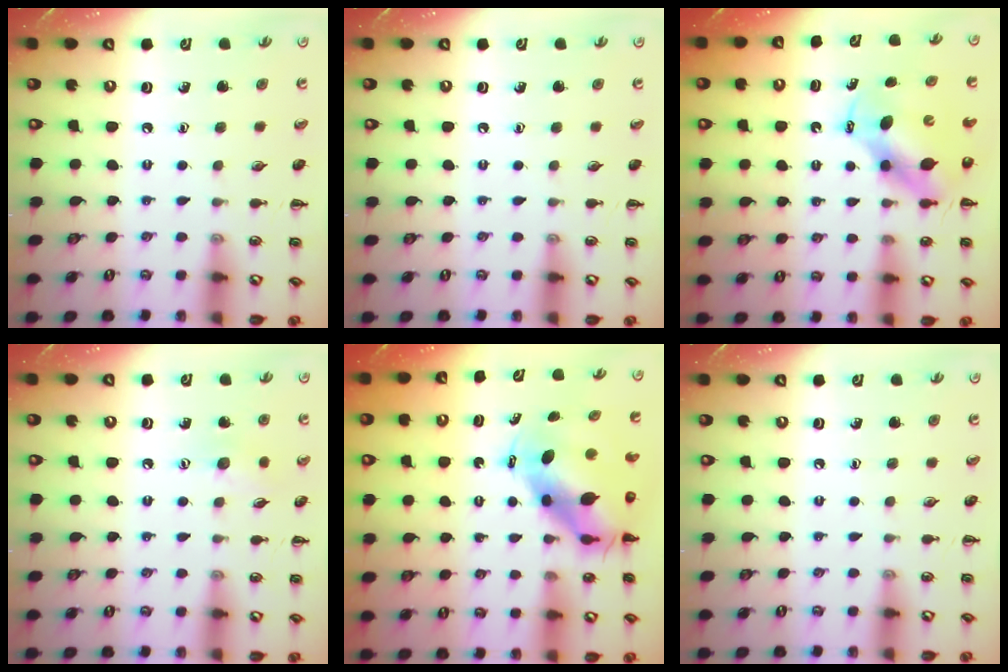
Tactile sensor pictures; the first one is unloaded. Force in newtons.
{"total": 0.0}
{"total": 5.9, "press": 5.8, "slide": 1.1}
{"total": 6.2, "press": 6.2, "slide": 1.1}
{"total": 7.7, "press": 7.5, "slide": 1.8}
{"total": 0.0}